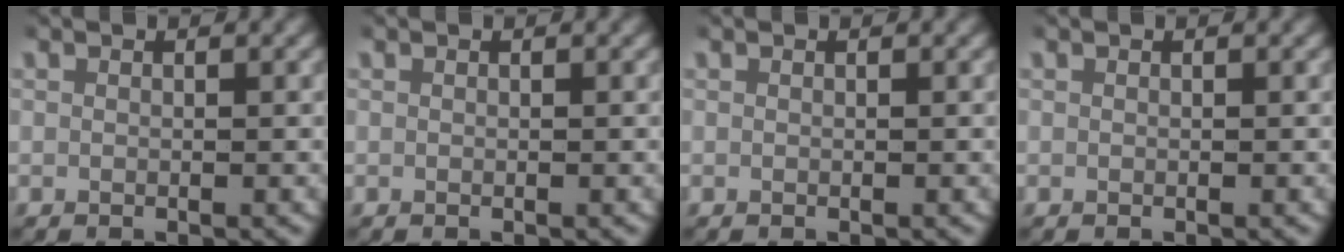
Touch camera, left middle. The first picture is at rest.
{"total": 0.0}
{"total": 0.0}
{"total": 0.0}